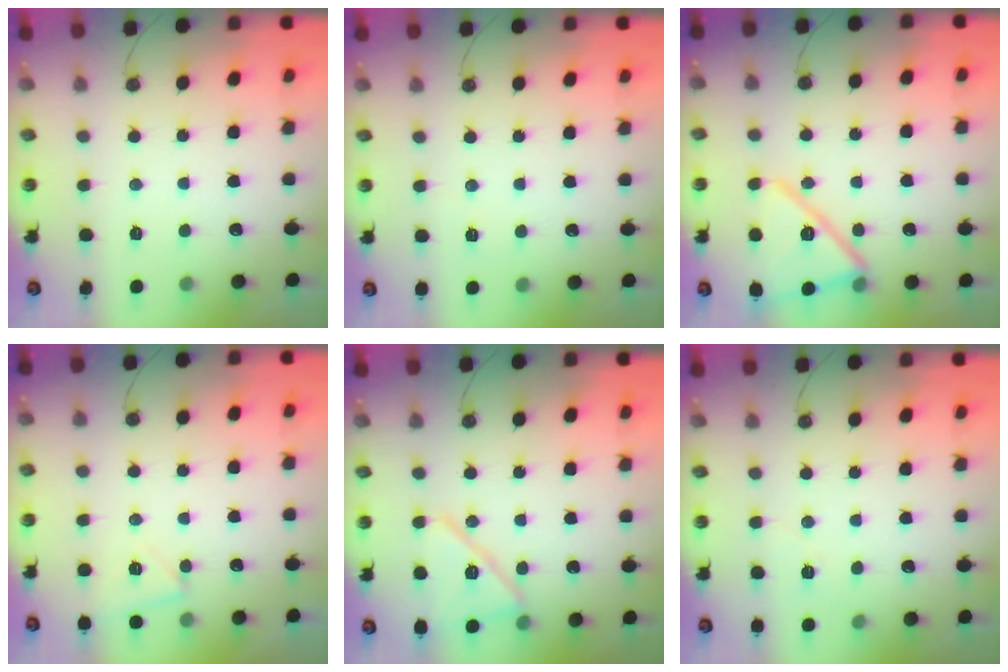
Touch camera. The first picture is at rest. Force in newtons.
{"total": 2.5, "press": 1.1, "slide": 2.2}
{"total": 16.3, "press": 15.7, "slide": 4.2}
{"total": 4.5, "press": 3.8, "slide": 2.4}
{"total": 15.5, "press": 13.2, "slide": 8.3}
{"total": 10.6, "press": 3.6, "slide": 10.0}